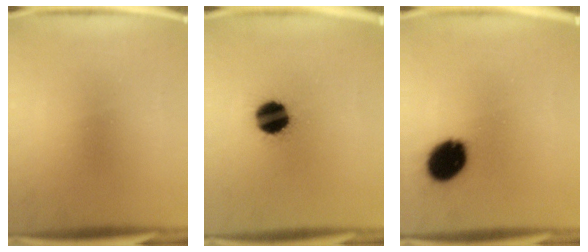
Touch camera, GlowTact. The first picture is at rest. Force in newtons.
{"total": 12.2}
{"total": 12.6}